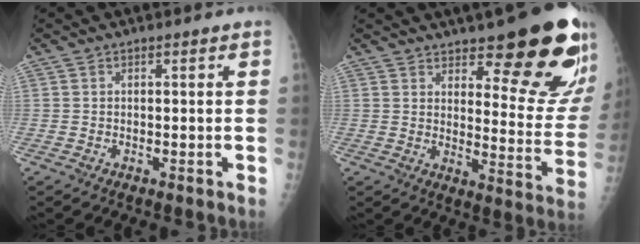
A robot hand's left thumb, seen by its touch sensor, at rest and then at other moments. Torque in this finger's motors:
{"motor_torque": [0.42, 0.55, -0.11, -0.28, 0.15]}